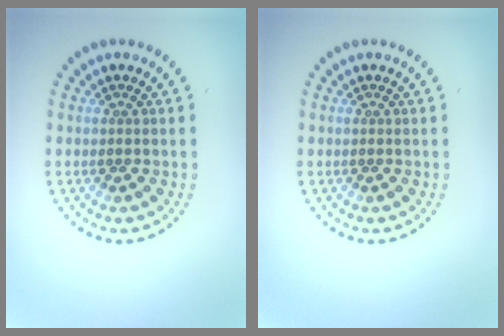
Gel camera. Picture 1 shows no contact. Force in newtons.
{"total": 0.0}